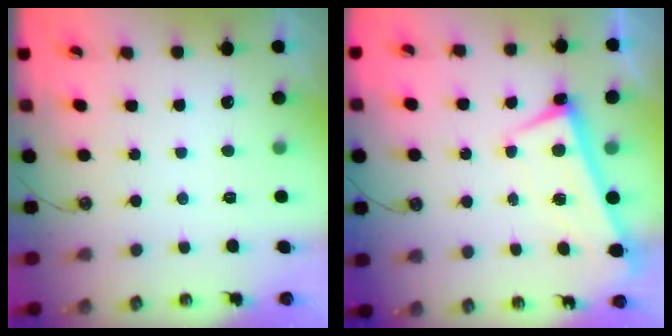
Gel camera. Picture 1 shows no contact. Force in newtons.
{"total": 1.3, "press": 1.0, "slide": 0.8}